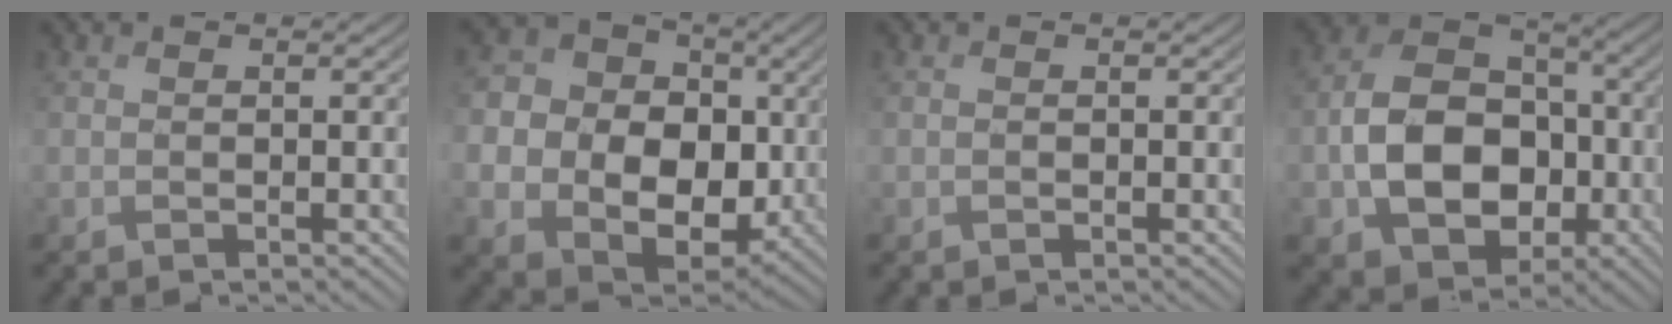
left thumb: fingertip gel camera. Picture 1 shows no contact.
{"total": 13.2, "force": [-1.0, 10.8, 7.5], "torque": [-0.179, -0.029, -0.021]}
{"total": 0.0}
{"total": 12.1, "force": [-3.2, 9.1, 7.3], "torque": [-0.134, -0.006, -0.067]}